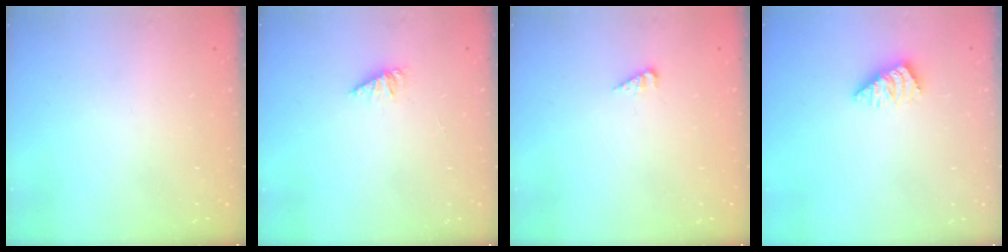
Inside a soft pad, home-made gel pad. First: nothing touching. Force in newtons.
{"total": 1.6, "press": 1.6, "slide": 0.2}
{"total": 2.6, "press": 2.6, "slide": 0.2}
{"total": 1.5, "press": 1.5, "slide": 0.3}